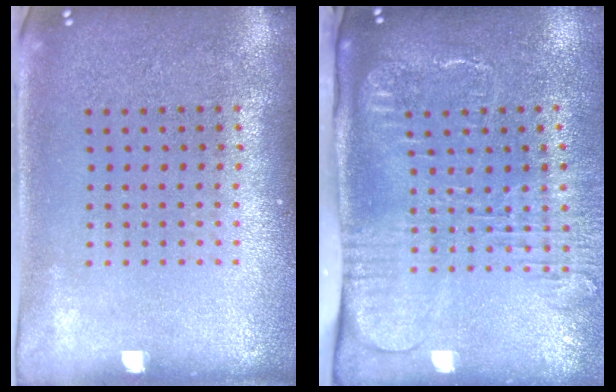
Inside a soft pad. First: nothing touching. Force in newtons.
{"total": 2.6, "press": 2.0, "slide": 1.7}